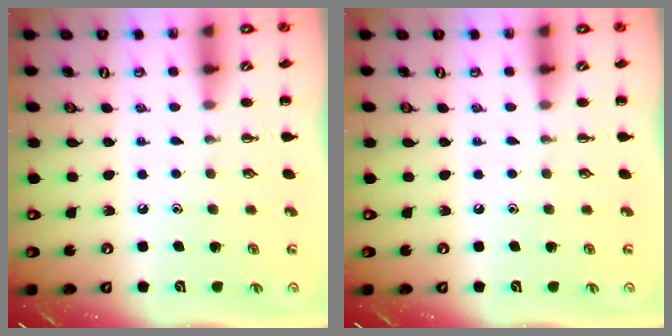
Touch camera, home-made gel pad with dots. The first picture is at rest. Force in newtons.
{"total": 0.0}